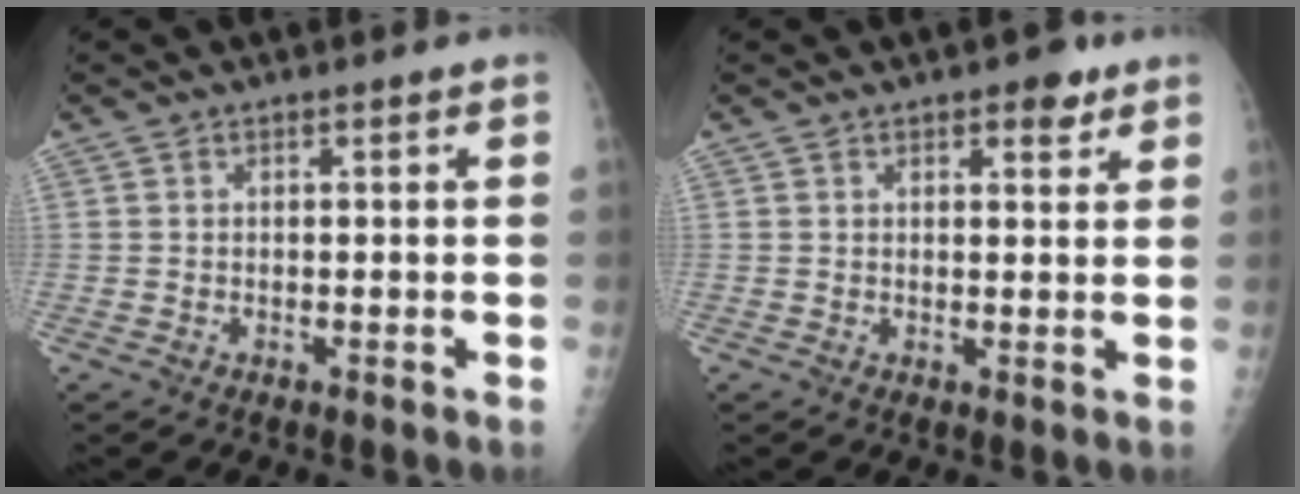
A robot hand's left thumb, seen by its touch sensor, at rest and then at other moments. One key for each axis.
{"total": 3.8, "fx": 2.4, "fy": 1.8, "fz": 2.4, "tx": -0.015, "ty": -0.010, "tz": 0.029}